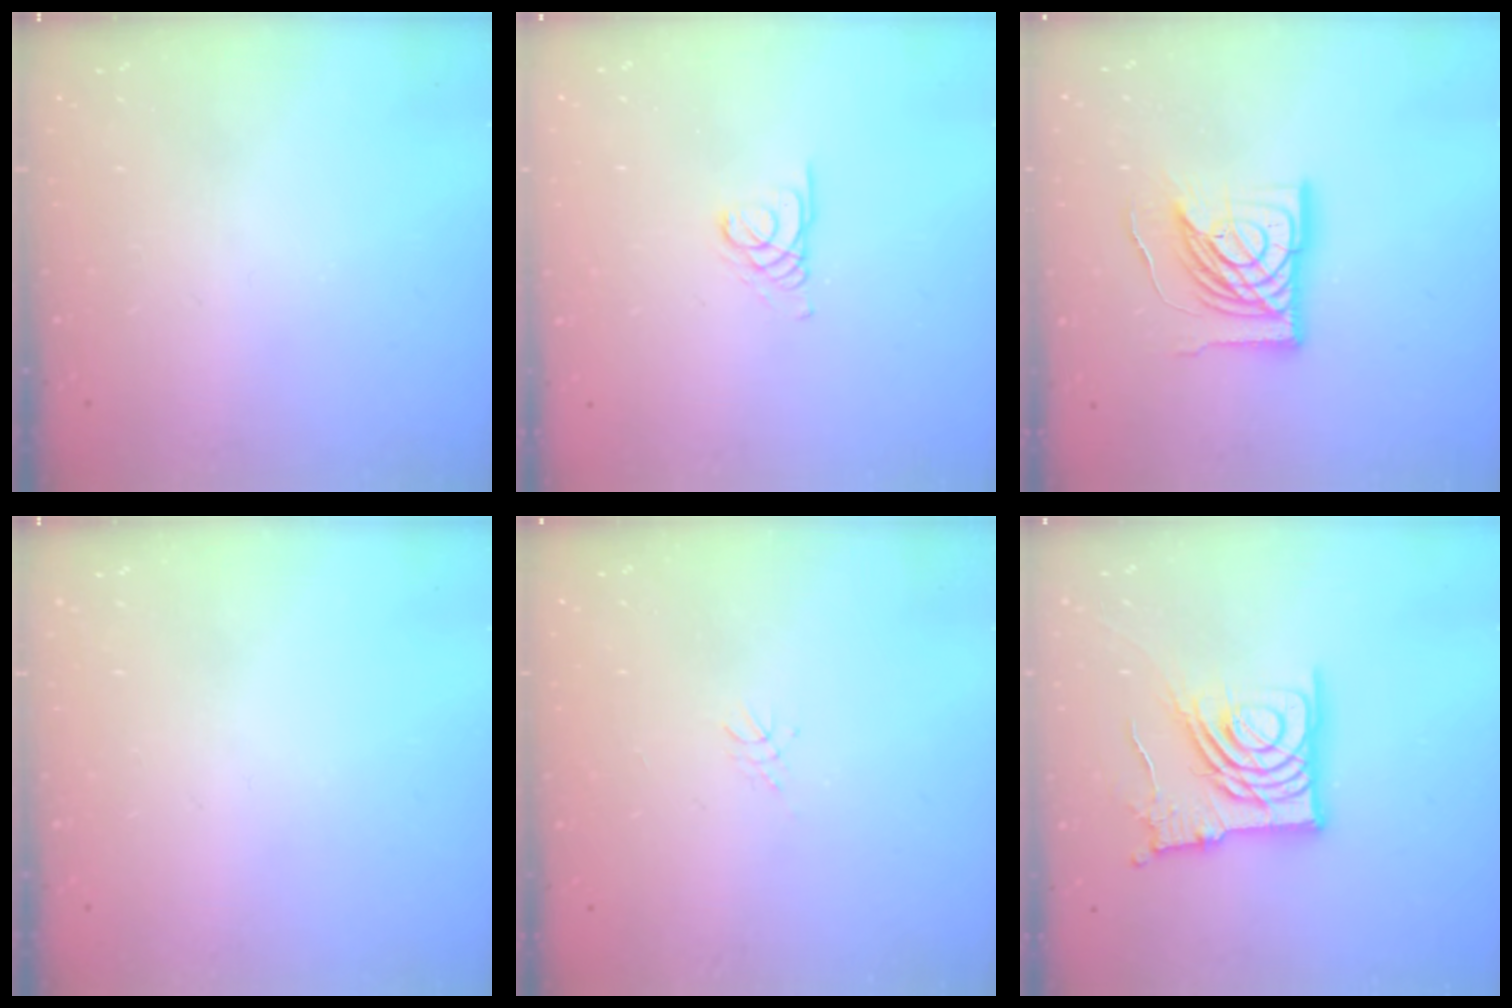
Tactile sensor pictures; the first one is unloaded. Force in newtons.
{"total": 1.7, "press": 1.7, "slide": 0.2}
{"total": 17.5, "press": 17.4, "slide": 2.2}
{"total": 0.0}
{"total": 4.1, "press": 4.1, "slide": 0.5}
{"total": 15.5, "press": 15.5, "slide": 1.2}